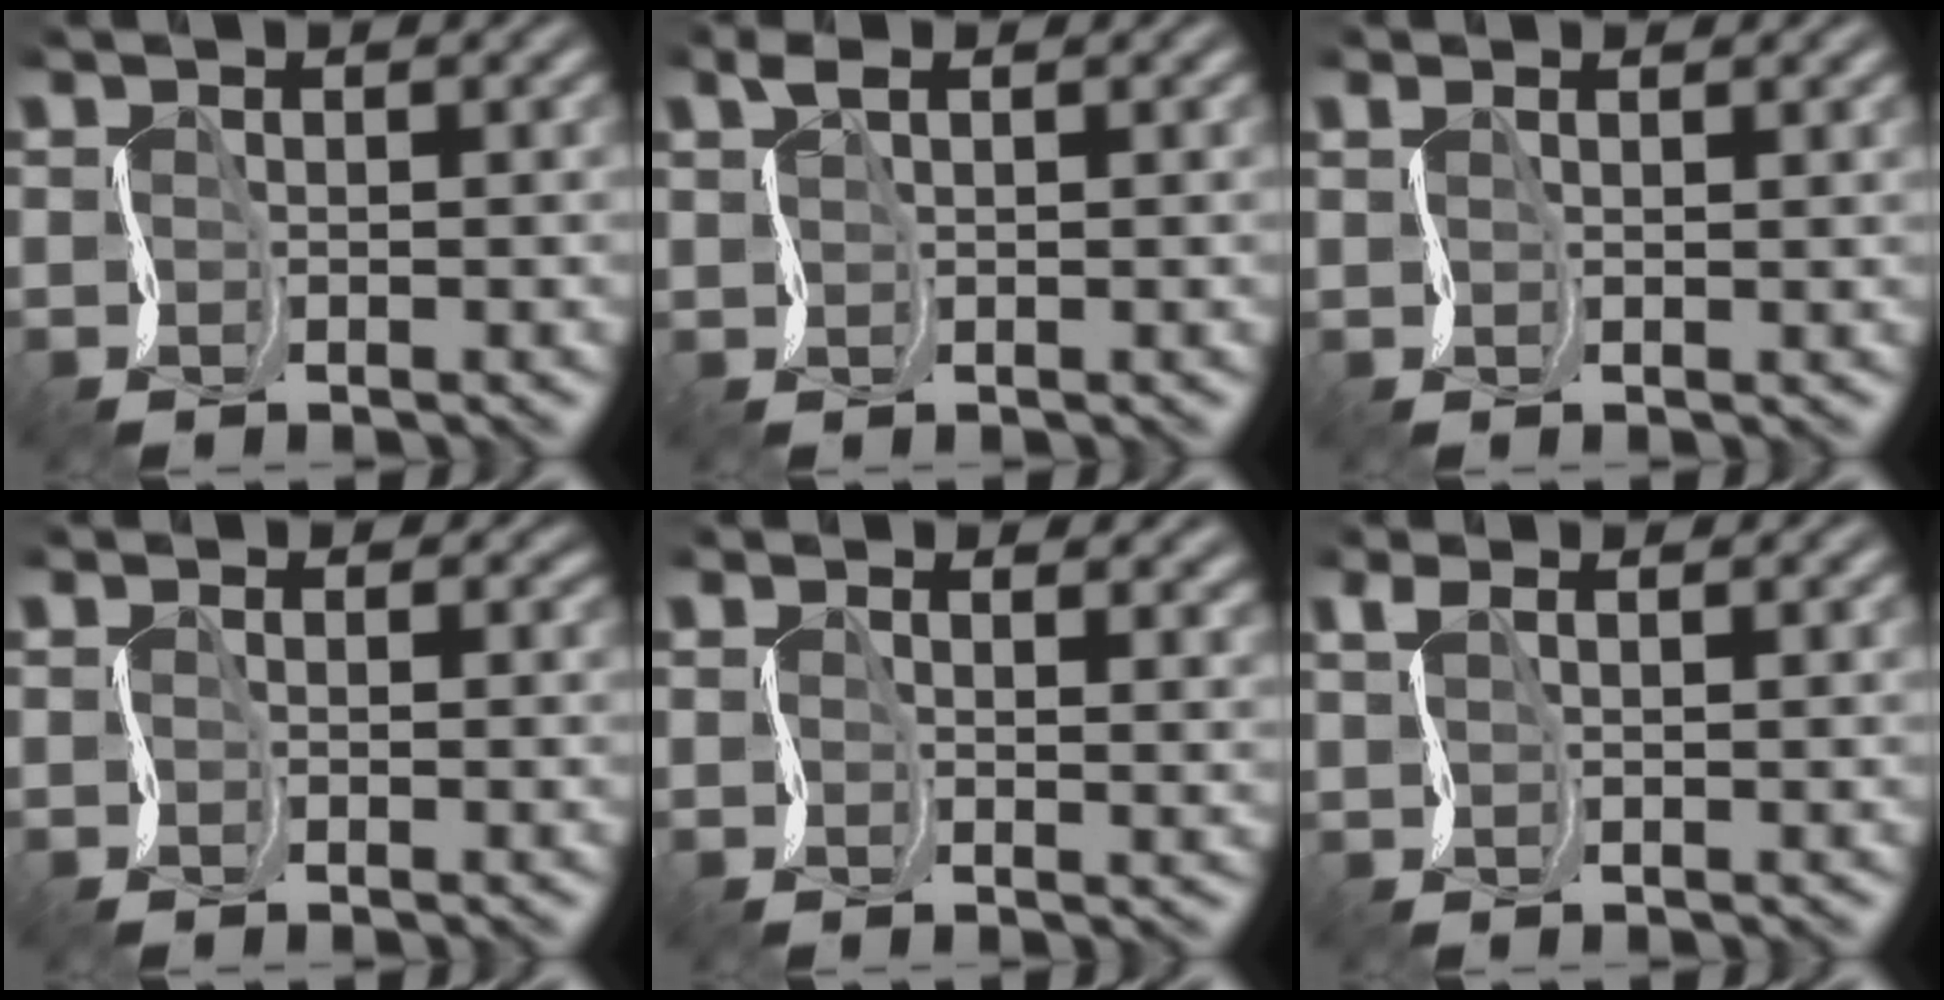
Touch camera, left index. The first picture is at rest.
{"total": 1.3, "force": [1.2, 0.6, 0.1], "torque": [-0.001, 0.010, 0.020]}
{"total": 1.3, "force": [1.2, 0.7, 0.0], "torque": [0.010, 0.009, 0.016]}
{"total": 1.3, "force": [0.4, 1.1, -0.5], "torque": [0.020, 0.004, 0.005]}
{"total": 3.8, "force": [2.6, 2.3, 1.6], "torque": [-0.003, 0.006, 0.033]}
{"total": 2.0, "force": [1.7, 0.9, 0.7], "torque": [-0.007, 0.012, 0.027]}